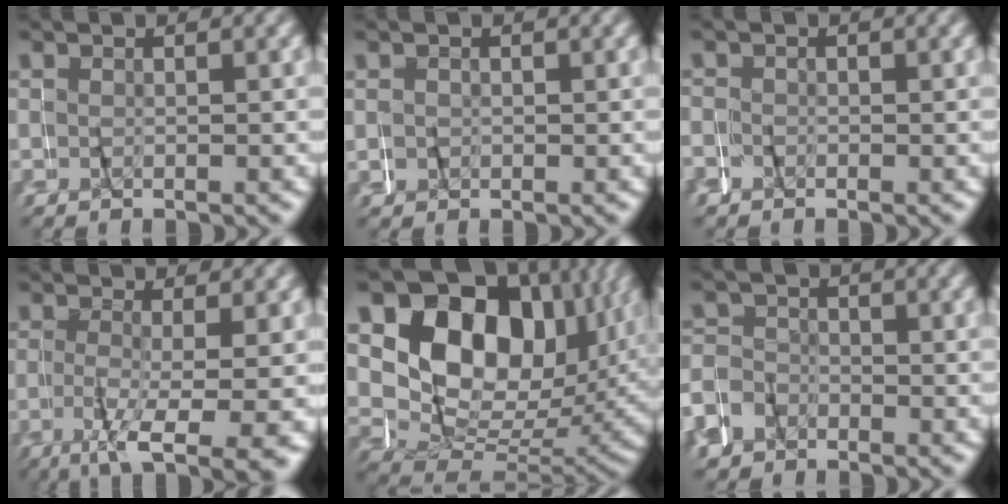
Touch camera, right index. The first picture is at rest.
{"total": 1.1, "force": [0.1, 1.1, 0.0], "torque": [-0.004, -0.005, 0.006]}
{"total": 1.5, "force": [-0.2, 1.5, 0.1], "torque": [-0.004, 0.009, -0.011]}
{"total": 7.2, "force": [-4.6, 1.3, 5.3], "torque": [-0.091, -0.024, -0.060]}
{"total": 20.7, "force": [5.8, 14.5, 13.5], "torque": [-0.214, 0.024, 0.073]}
{"total": 5.3, "force": [-2.6, 4.6, 0.8], "torque": [-0.017, 0.005, -0.056]}